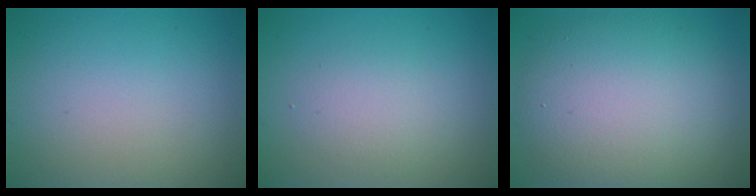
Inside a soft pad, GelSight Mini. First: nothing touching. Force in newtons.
{"total": 2.2, "press": 2.2, "slide": 0.0}
{"total": 9.8, "press": 9.8, "slide": 0.8}